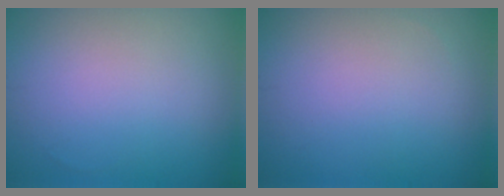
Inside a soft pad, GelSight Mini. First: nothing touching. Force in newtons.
{"total": 0.0}